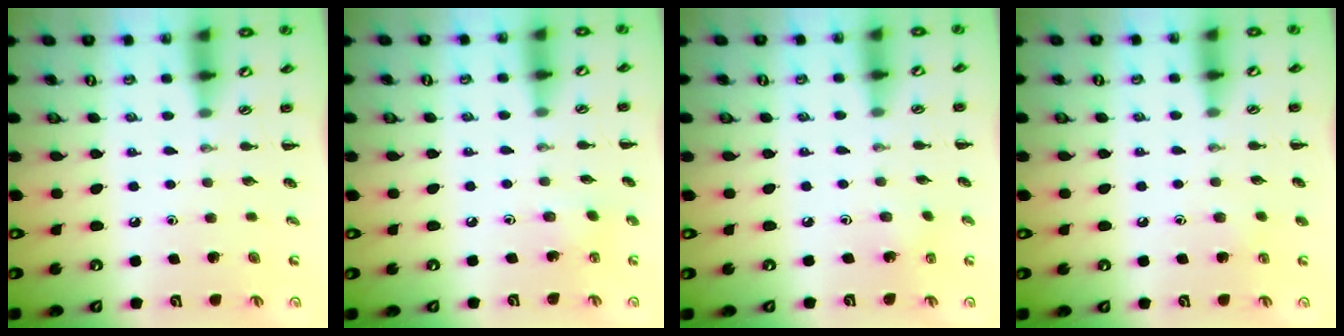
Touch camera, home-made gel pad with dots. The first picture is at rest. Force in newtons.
{"total": 2.1, "press": 2.1, "slide": 0.5}
{"total": 1.1, "press": 1.0, "slide": 0.5}
{"total": 3.5, "press": 3.3, "slide": 1.2}